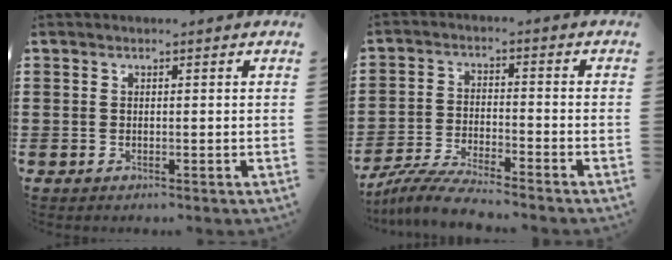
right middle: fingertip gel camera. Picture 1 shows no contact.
{"total": 6.1, "force": [-5.7, 0.1, 2.2], "torque": [-0.053, -0.010, -0.111]}